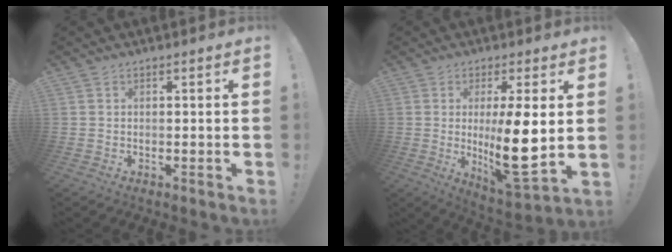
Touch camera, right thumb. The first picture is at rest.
{"total": 14.6, "force": [0.8, 4.2, 14.0], "torque": [-0.212, -0.027, 0.015]}